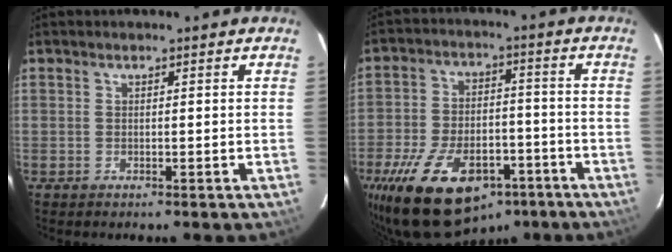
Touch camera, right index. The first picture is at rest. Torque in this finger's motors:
{"motor_torque": [1.69, -0.45, 0.59, 0.15]}